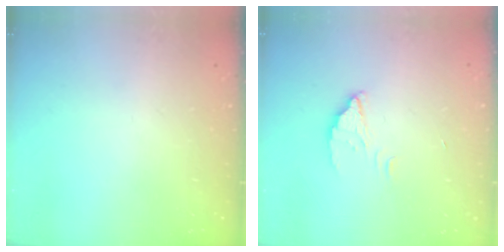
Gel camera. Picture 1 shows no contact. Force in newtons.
{"total": 2.1, "press": 2.1, "slide": 0.1}